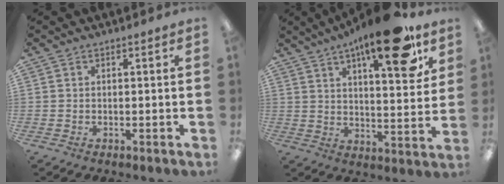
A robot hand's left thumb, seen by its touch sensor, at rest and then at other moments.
{"total": 18.8, "force": [12.0, 5.7, 13.2], "torque": [-0.182, -0.065, 0.184]}